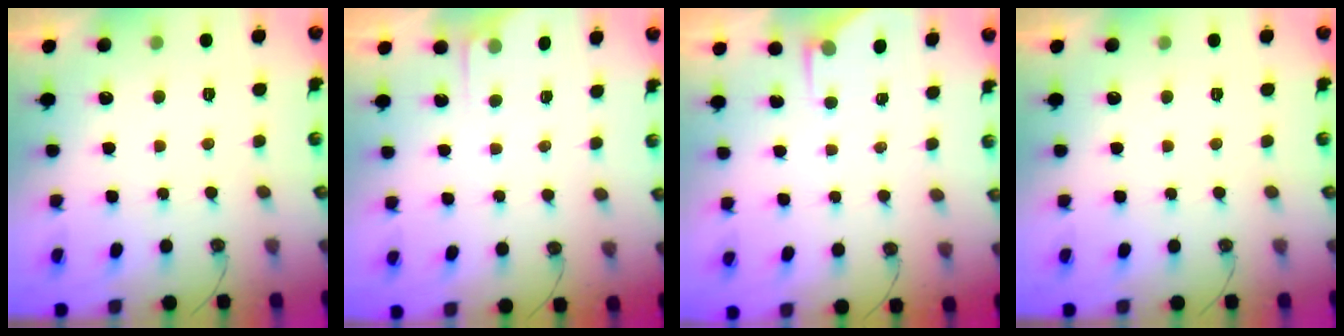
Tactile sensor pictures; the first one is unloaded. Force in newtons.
{"total": 3.4, "press": 3.3, "slide": 0.5}
{"total": 3.1, "press": 3.1, "slide": 0.4}
{"total": 0.0}